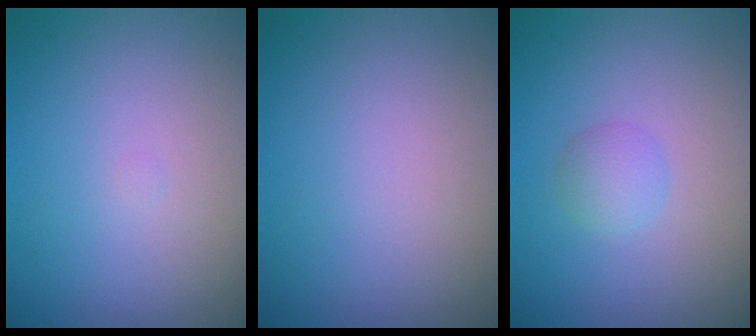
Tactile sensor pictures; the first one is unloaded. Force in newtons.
{"total": 0.0}
{"total": 1.5, "press": 1.5, "slide": 0.1}